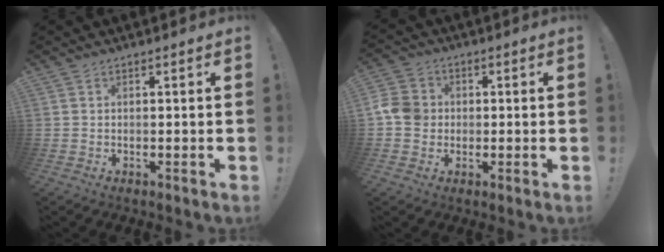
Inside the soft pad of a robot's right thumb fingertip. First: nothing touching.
{"total": 7.7, "force": [-0.4, 7.0, 3.2], "torque": [-0.061, 0.015, -0.003]}